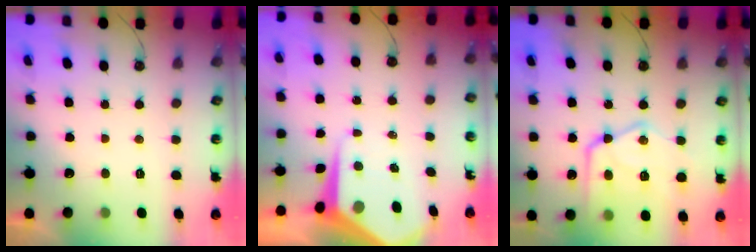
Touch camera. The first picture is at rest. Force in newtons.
{"total": 9.3, "press": 9.3, "slide": 0.9}
{"total": 20.3, "press": 20.2, "slide": 2.0}